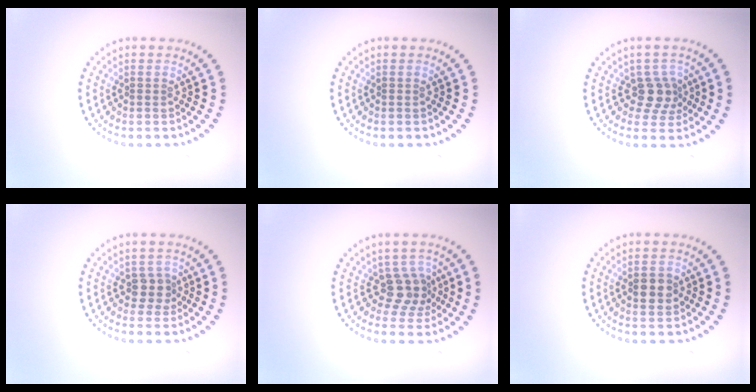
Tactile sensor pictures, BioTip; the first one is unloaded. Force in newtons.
{"total": 0.0}
{"total": 2.6, "press": 2.1, "slide": 1.6}
{"total": 1.8, "press": 1.5, "slide": 1.0}
{"total": 2.8, "press": 2.1, "slide": 1.8}
{"total": 2.8, "press": 2.8, "slide": 0.1}